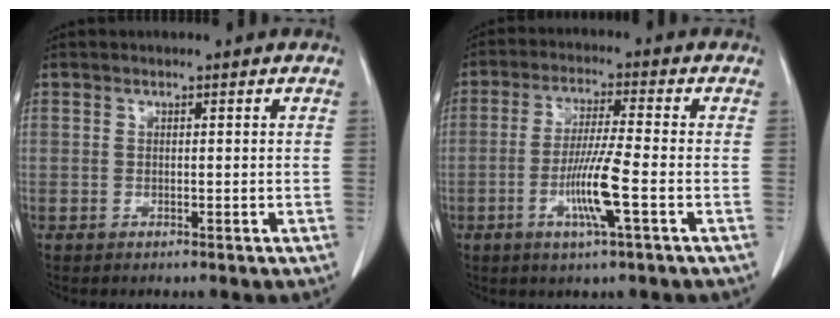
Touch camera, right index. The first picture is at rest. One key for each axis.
{"total": 8.1, "fx": -2.7, "fy": -0.4, "fz": 7.6, "tx": -0.147, "ty": -0.011, "tz": -0.054}